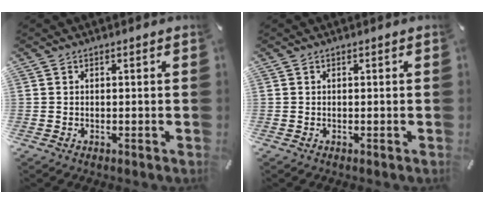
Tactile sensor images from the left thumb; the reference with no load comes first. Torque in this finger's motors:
{"motor_torque": [0.06, 0.06, -0.33, -0.02, 0.00]}